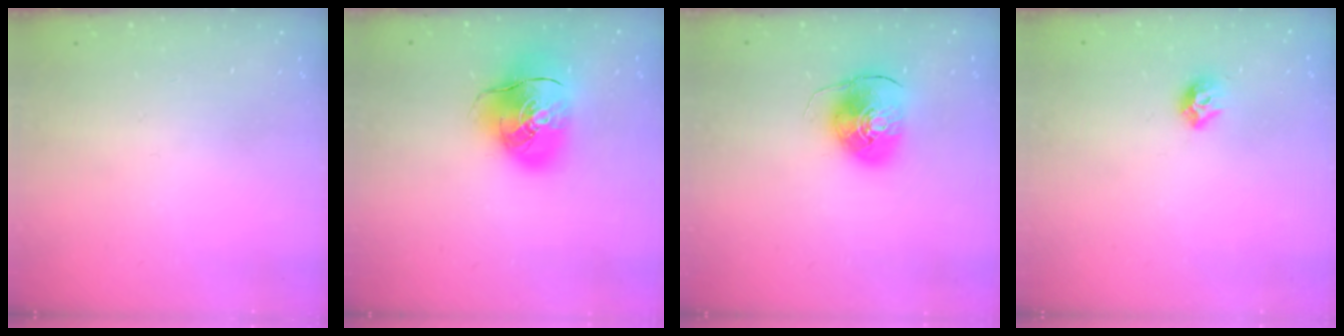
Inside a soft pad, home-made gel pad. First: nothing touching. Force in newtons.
{"total": 14.9, "press": 14.7, "slide": 2.5}
{"total": 8.9, "press": 8.7, "slide": 1.5}
{"total": 7.9, "press": 7.8, "slide": 1.0}